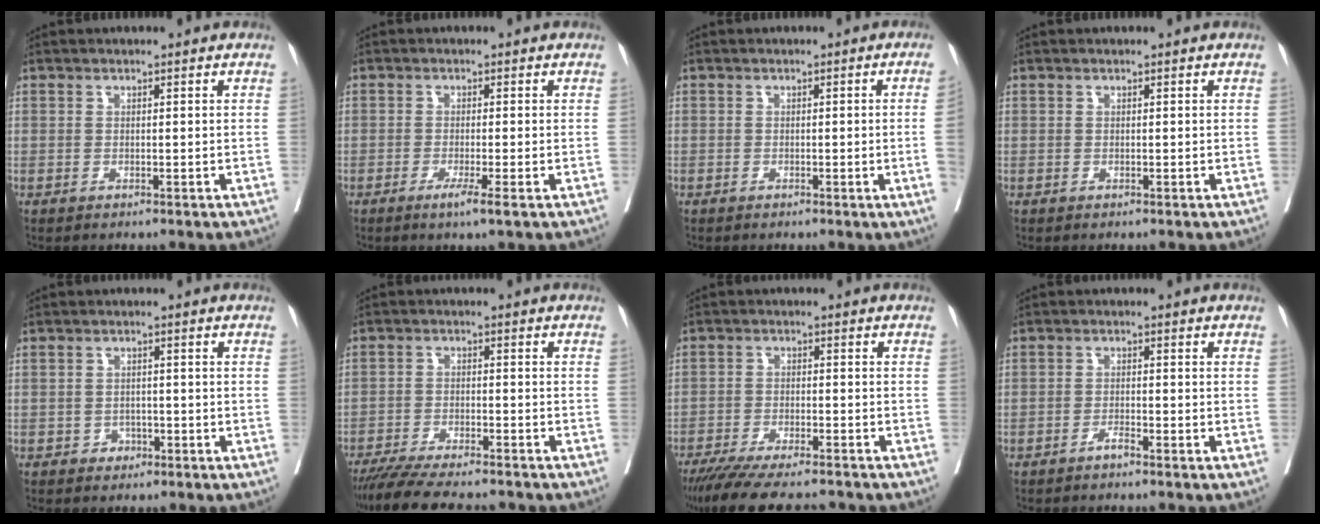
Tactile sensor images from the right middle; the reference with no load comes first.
{"total": 2.8, "force": [-1.5, -0.3, 2.4], "torque": [-0.038, -0.008, -0.027]}
{"total": 2.5, "force": [-0.4, -0.9, 2.3], "torque": [-0.026, -0.002, -0.004]}
{"total": 0.0}
{"total": 1.8, "force": [-1.0, 1.4, 0.4], "torque": [-0.004, 0.006, -0.015]}
{"total": 12.3, "force": [-10.9, 1.5, 5.5], "torque": [-0.079, -0.015, -0.166]}
{"total": 14.0, "force": [-12.3, 2.1, 6.4], "torque": [-0.107, -0.025, -0.183]}
{"total": 1.5, "force": [-1.2, 0.0, 0.8], "torque": [-0.015, 0.002, -0.023]}